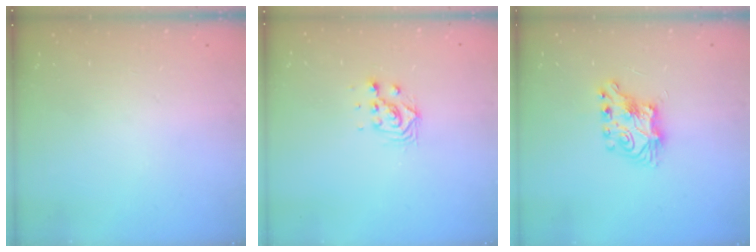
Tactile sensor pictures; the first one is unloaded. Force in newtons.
{"total": 4.8, "press": 4.8, "slide": 0.1}
{"total": 8.2, "press": 8.1, "slide": 0.8}